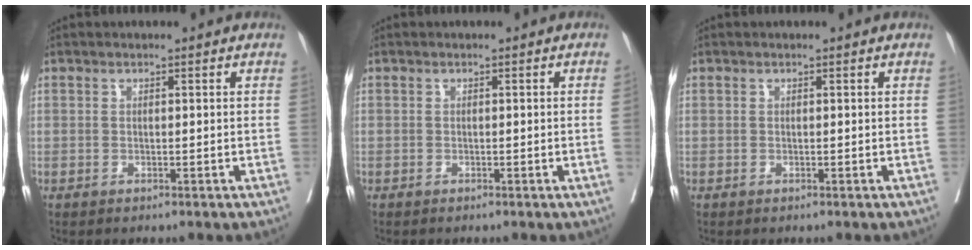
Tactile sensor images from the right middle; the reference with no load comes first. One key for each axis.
{"total": 0.6, "fx": -0.1, "fy": -0.3, "fz": 0.6, "tx": -0.002, "ty": 0.002, "tz": -0.002}
{"total": 0.0}